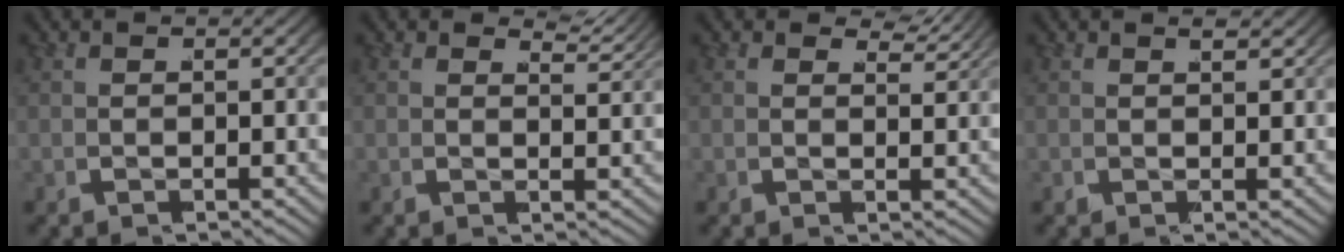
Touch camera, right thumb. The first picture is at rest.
{"total": 2.7, "force": [2.6, 0.3, 0.7], "torque": [-0.007, 0.000, 0.036]}
{"total": 2.4, "force": [2.4, 0.1, 0.3], "torque": [-0.003, -0.001, 0.035]}
{"total": 1.1, "force": [1.1, -0.2, 0.1], "torque": [-0.010, 0.000, 0.019]}